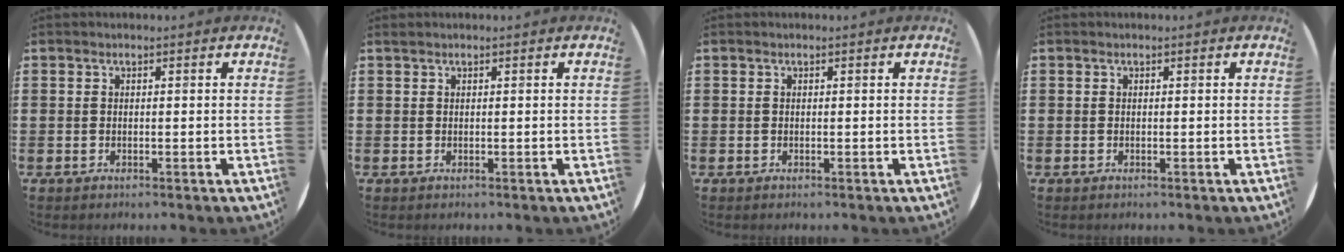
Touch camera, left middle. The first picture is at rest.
{"total": 0.0}
{"total": 0.0}
{"total": 0.0}